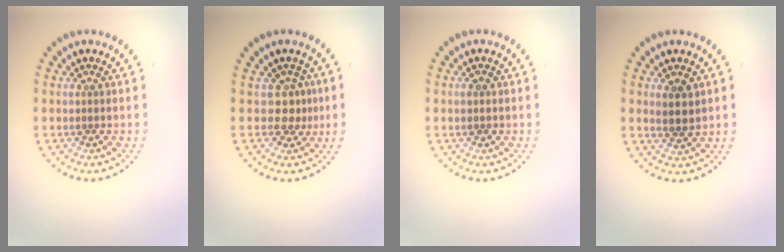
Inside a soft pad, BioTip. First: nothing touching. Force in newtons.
{"total": 1.8, "press": 1.3, "slide": 1.3}
{"total": 1.0, "press": 1.0, "slide": 0.1}
{"total": 2.4, "press": 2.2, "slide": 0.9}